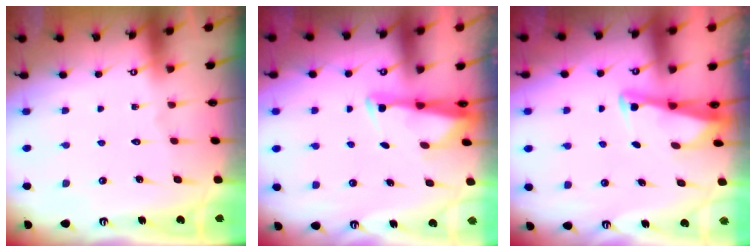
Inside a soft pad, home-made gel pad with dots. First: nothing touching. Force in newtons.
{"total": 3.1, "press": 3.0, "slide": 0.8}
{"total": 3.0, "press": 3.0, "slide": 0.3}